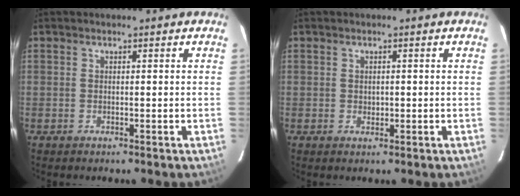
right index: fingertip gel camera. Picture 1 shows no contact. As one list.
[{"total": 1.0, "force": [0.1, 0.9, 0.4], "torque": [-0.003, 0.002, 0.002]}]